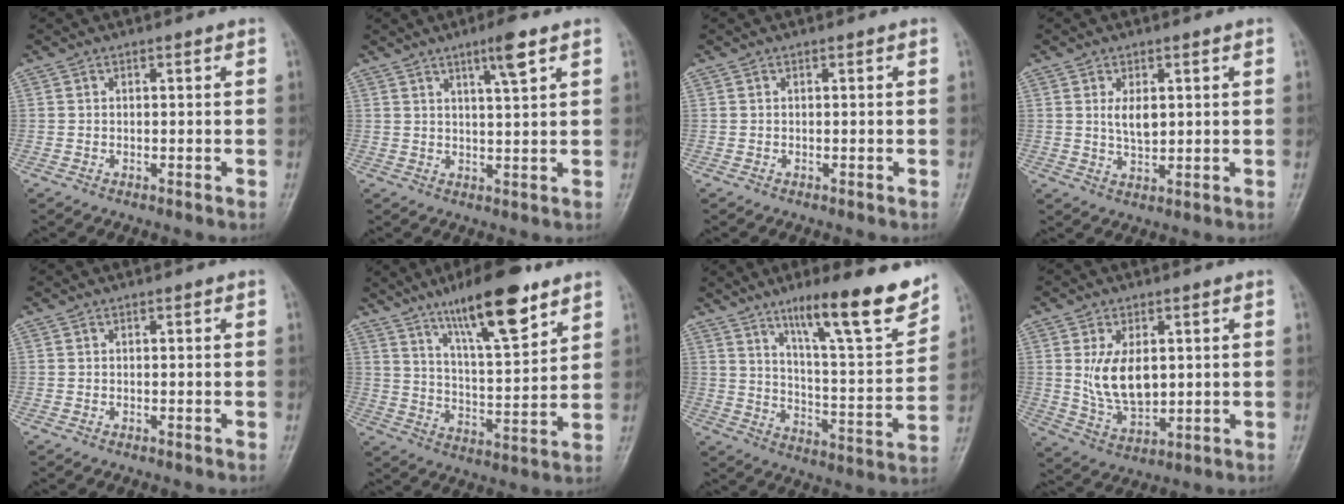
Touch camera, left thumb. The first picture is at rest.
{"total": 5.2, "force": [3.1, 0.4, 4.2], "torque": [-0.071, -0.014, 0.052]}
{"total": 0.0}
{"total": 4.2, "force": [1.1, 2.0, 3.5], "torque": [-0.056, -0.012, 0.024]}
{"total": 0.0}
{"total": 16.4, "force": [10.5, 4.1, 11.8], "torque": [-0.172, -0.053, 0.180]}
{"total": 18.0, "force": [12.2, 3.1, 12.9], "torque": [-0.170, -0.072, 0.196]}
{"total": 9.6, "force": [1.5, 5.6, 7.7], "torque": [-0.126, -0.017, 0.044]}